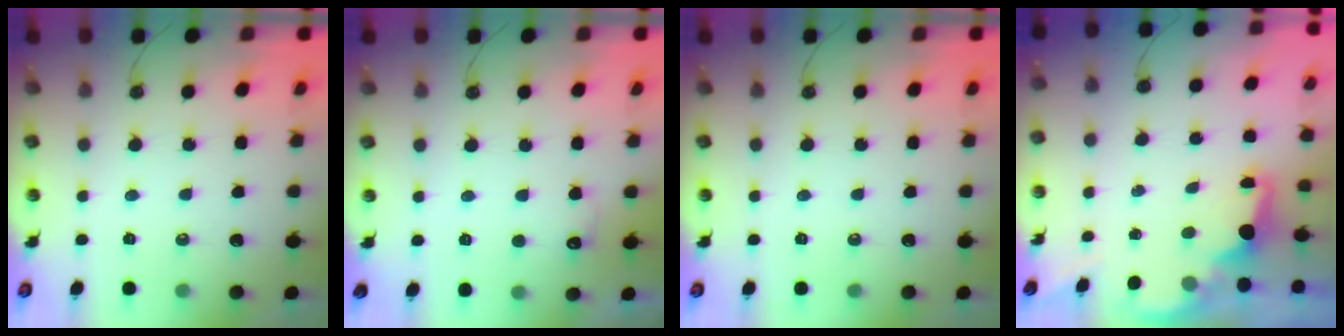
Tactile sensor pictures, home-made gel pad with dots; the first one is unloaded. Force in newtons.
{"total": 6.9, "press": 6.8, "slide": 1.2}
{"total": 0.0}
{"total": 1.7, "press": 1.5, "slide": 0.7}